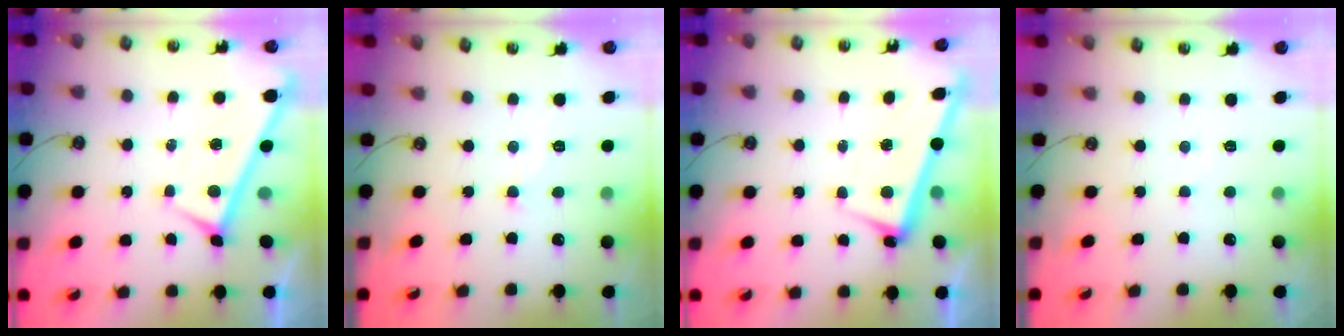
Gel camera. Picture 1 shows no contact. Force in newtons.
{"total": 0.0}
{"total": 2.7, "press": 2.7, "slide": 0.6}
{"total": 5.2, "press": 5.2, "slide": 0.4}